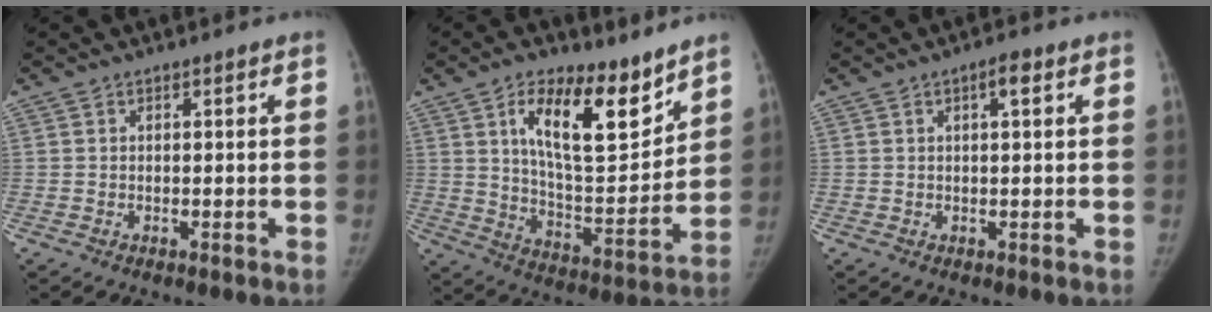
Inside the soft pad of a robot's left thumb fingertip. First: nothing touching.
{"total": 17.0, "force": [9.8, 7.0, 12.0], "torque": [-0.151, -0.068, 0.174]}
{"total": 2.5, "force": [1.0, 0.7, 2.2], "torque": [-0.033, 0.003, 0.012]}